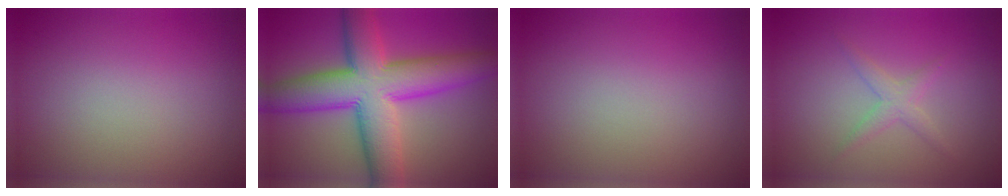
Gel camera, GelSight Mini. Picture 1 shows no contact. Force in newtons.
{"total": 11.5, "press": 11.5, "slide": 0.2}
{"total": 0.0}
{"total": 1.7, "press": 1.7, "slide": 0.1}